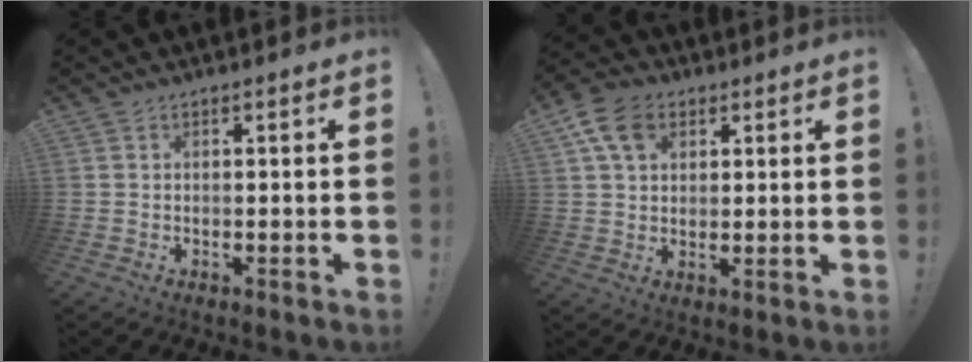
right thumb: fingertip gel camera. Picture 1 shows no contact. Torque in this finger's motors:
{"motor_torque": [0.87, 0.97, 0.02, 0.25, 0.06]}